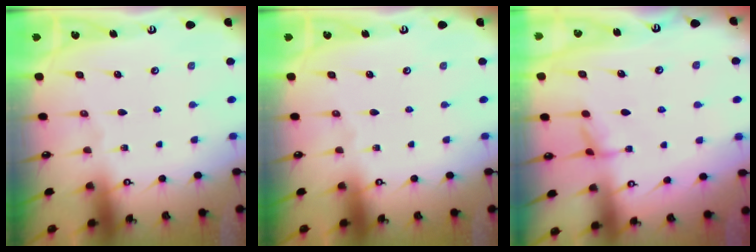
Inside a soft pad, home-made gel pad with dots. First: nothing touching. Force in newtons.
{"total": 0.0}
{"total": 1.9, "press": 1.9, "slide": 0.5}